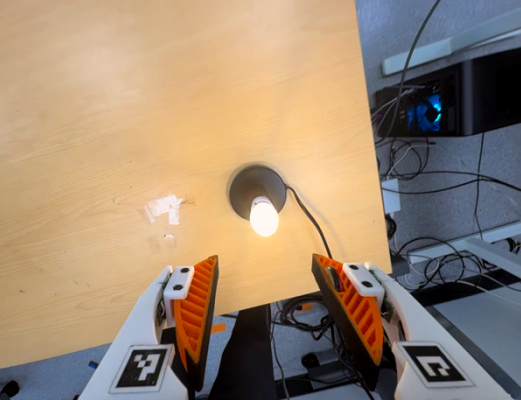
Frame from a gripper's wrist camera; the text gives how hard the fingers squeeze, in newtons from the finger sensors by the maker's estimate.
{"total": 0.0}